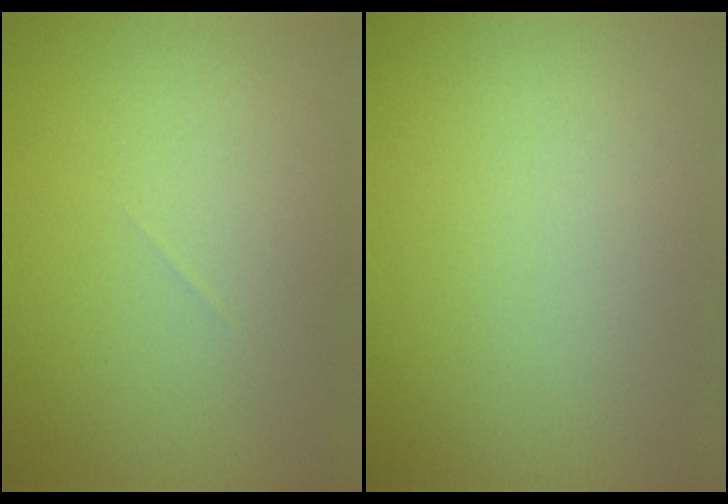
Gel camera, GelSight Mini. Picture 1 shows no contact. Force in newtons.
{"total": 0.0}